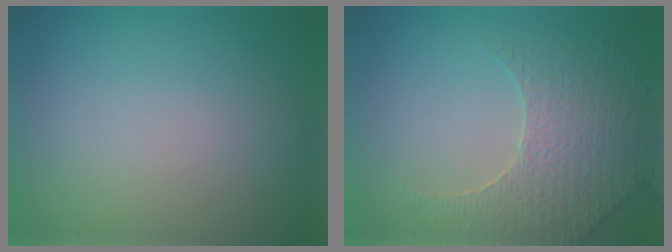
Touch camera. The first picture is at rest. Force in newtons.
{"total": 4.1, "press": 4.0, "slide": 0.9}